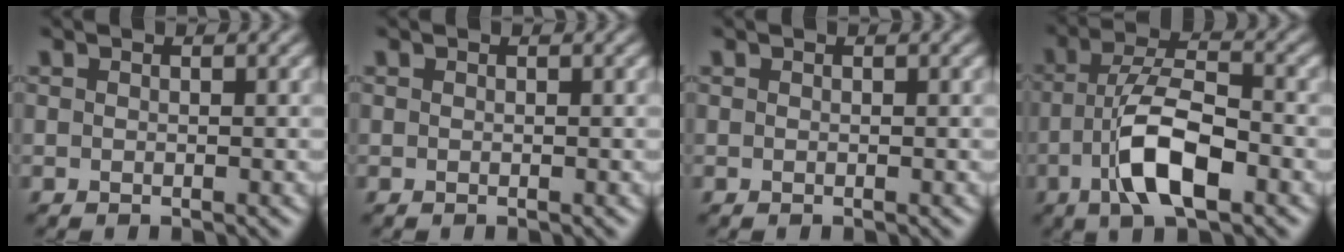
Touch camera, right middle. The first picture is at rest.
{"total": 0.0}
{"total": 0.0}
{"total": 7.0, "force": [-2.6, 2.5, 6.0], "torque": [-0.115, 0.008, -0.049]}